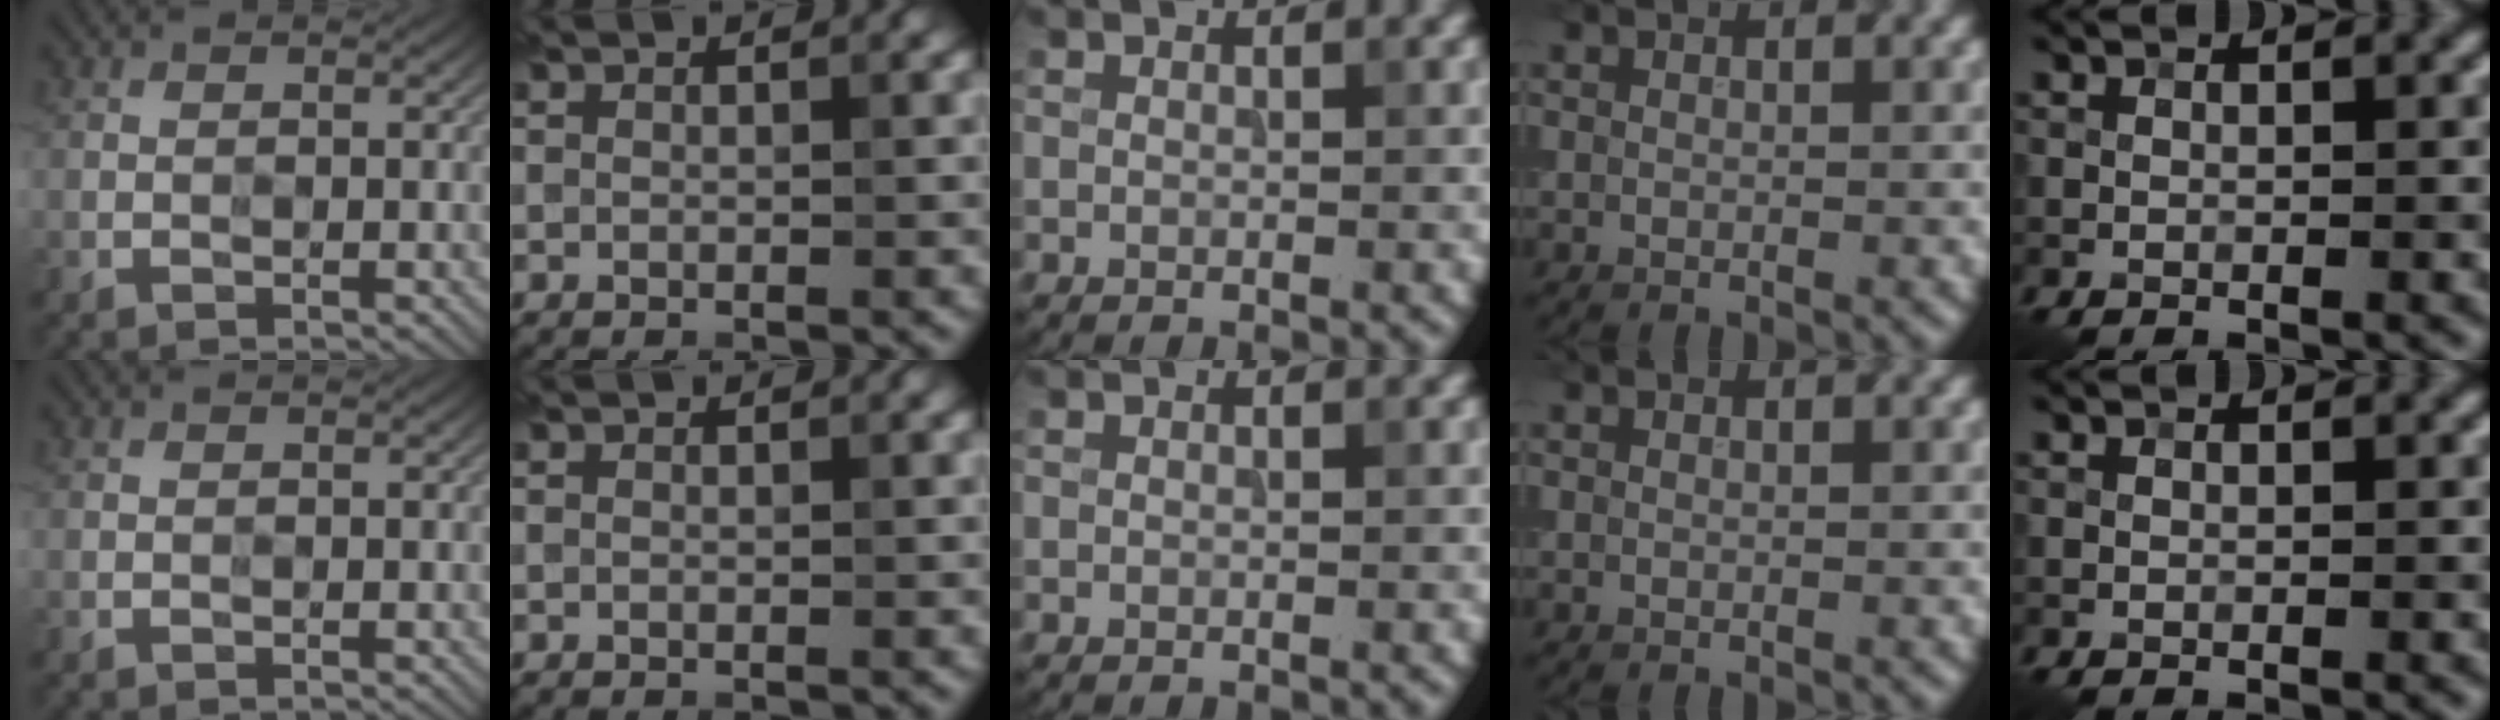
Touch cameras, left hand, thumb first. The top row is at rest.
{}